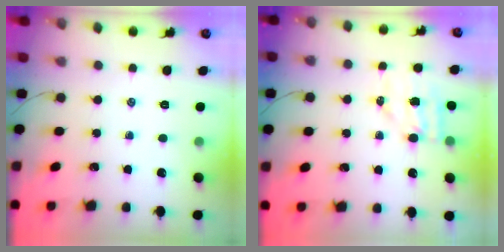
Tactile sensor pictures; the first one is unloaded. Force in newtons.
{"total": 5.2, "press": 5.2, "slide": 0.5}